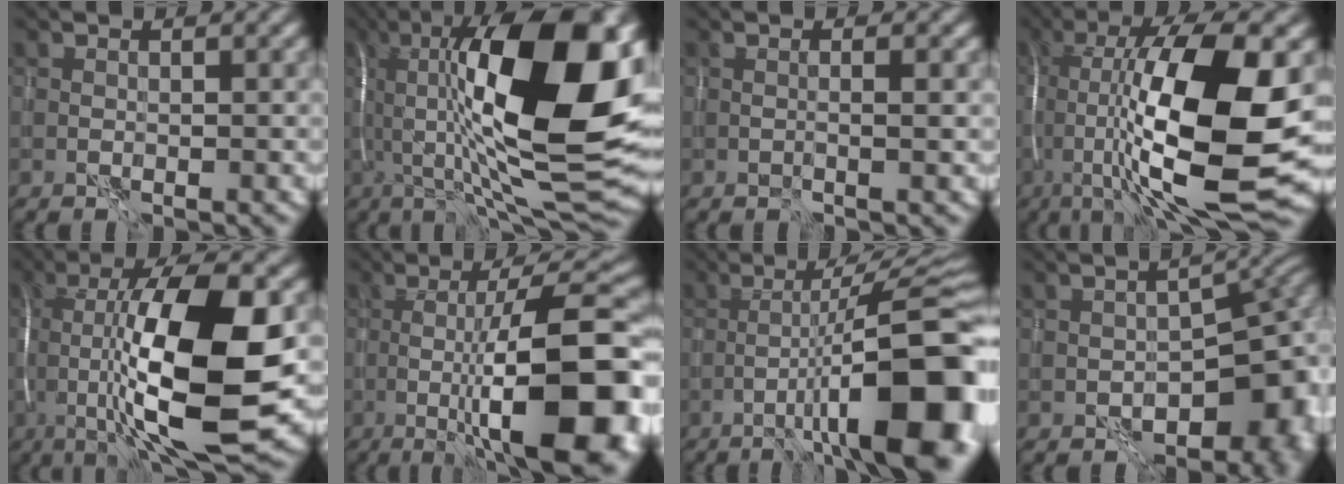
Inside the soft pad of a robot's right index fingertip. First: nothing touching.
{"total": 18.9, "force": [3.3, 6.4, 17.4], "torque": [-0.282, 0.026, 0.046]}
{"total": 1.1, "force": [0.0, -0.1, 1.1], "torque": [-0.020, 0.001, -0.002]}
{"total": 15.7, "force": [-1.5, 3.9, 15.1], "torque": [-0.254, 0.018, -0.024]}
{"total": 14.1, "force": [-1.4, 3.3, 13.7], "torque": [-0.233, 0.013, -0.028]}
{"total": 13.9, "force": [-2.1, 3.5, 13.3], "torque": [-0.172, 0.008, -0.034]}
{"total": 13.5, "force": [-5.1, 1.9, 12.3], "torque": [-0.177, 0.026, -0.074]}
{"total": 11.9, "force": [-4.6, 6.6, 8.7], "torque": [-0.067, -0.011, -0.068]}